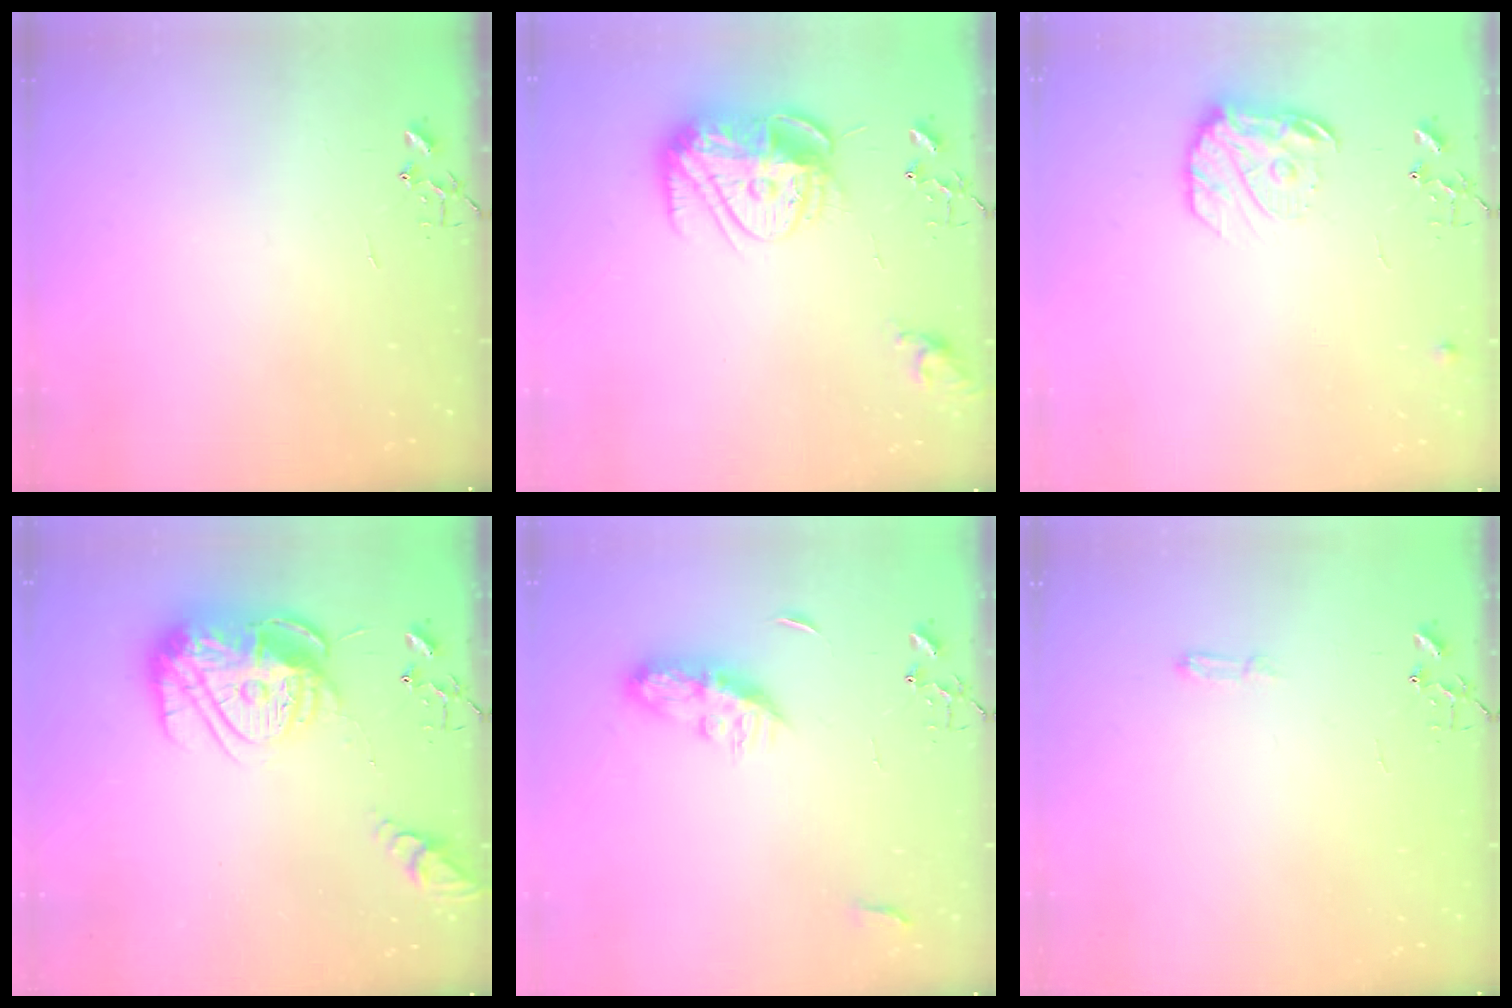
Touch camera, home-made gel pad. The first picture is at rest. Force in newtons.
{"total": 15.7, "press": 15.7, "slide": 1.0}
{"total": 12.7, "press": 12.6, "slide": 0.7}
{"total": 18.0, "press": 17.9, "slide": 1.8}
{"total": 8.2, "press": 8.1, "slide": 0.6}
{"total": 3.8, "press": 3.8, "slide": 0.5}